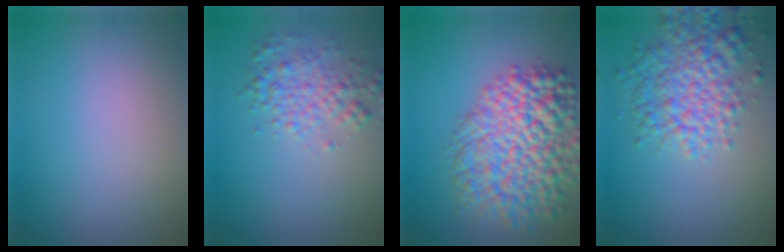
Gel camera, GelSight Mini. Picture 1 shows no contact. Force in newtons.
{"total": 2.9, "press": 2.9, "slide": 0.1}
{"total": 9.8, "press": 9.8, "slide": 0.4}
{"total": 5.2, "press": 5.2, "slide": 0.1}